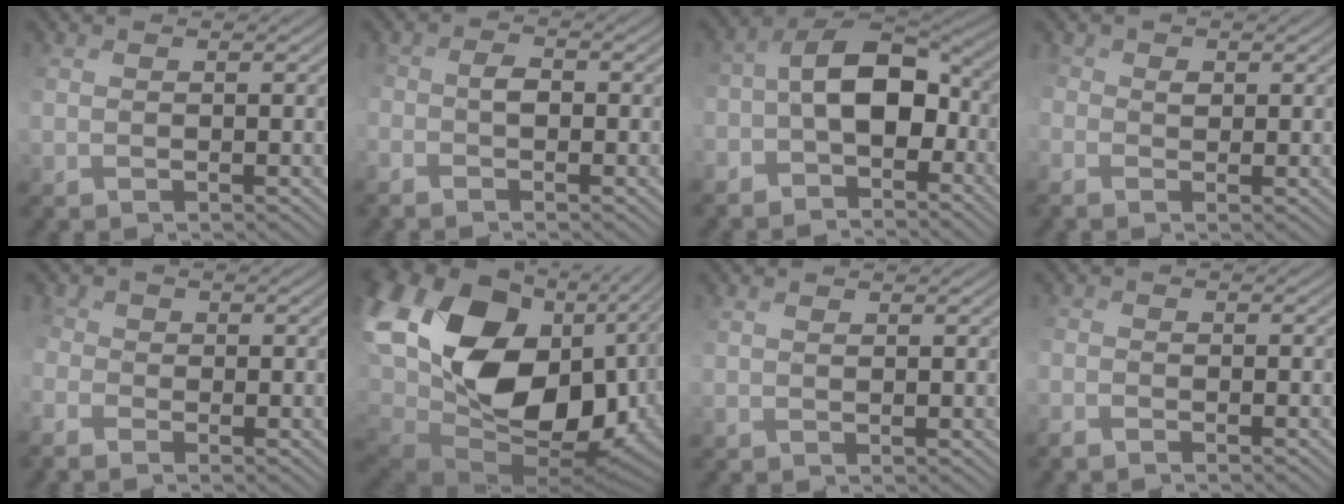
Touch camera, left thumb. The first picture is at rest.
{"total": 2.4, "force": [-1.1, 1.1, 1.7], "torque": [-0.034, 0.003, -0.020]}
{"total": 8.8, "force": [-3.1, 4.3, 7.0], "torque": [-0.130, 0.005, -0.064]}
{"total": 2.2, "force": [0.1, 1.6, 1.5], "torque": [-0.048, 0.003, 0.008]}
{"total": 2.6, "force": [-1.2, 1.8, 1.5], "torque": [-0.043, 0.001, -0.018]}
{"total": 22.6, "force": [5.1, 15.4, 15.8], "torque": [-0.366, -0.023, 0.140]}
{"total": 1.3, "force": [1.2, 0.0, -0.3], "torque": [0.009, 0.008, 0.028]}
{"total": 1.4, "force": [-1.3, 0.1, 0.5], "torque": [-0.009, 0.001, -0.031]}